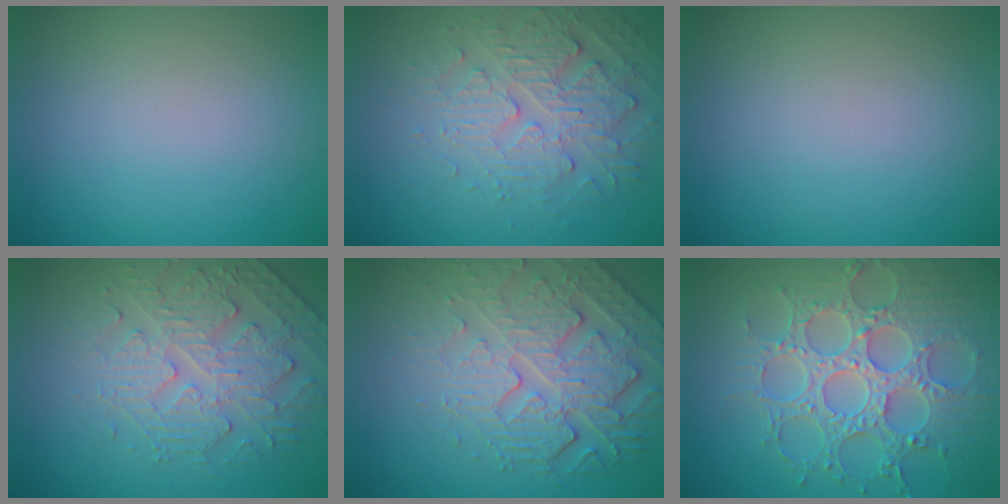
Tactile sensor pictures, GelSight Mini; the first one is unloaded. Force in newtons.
{"total": 4.0, "press": 3.5, "slide": 2.0}
{"total": 0.0}
{"total": 4.8, "press": 3.8, "slide": 2.8}
{"total": 5.5, "press": 4.8, "slide": 2.6}
{"total": 8.3, "press": 6.5, "slide": 5.1}